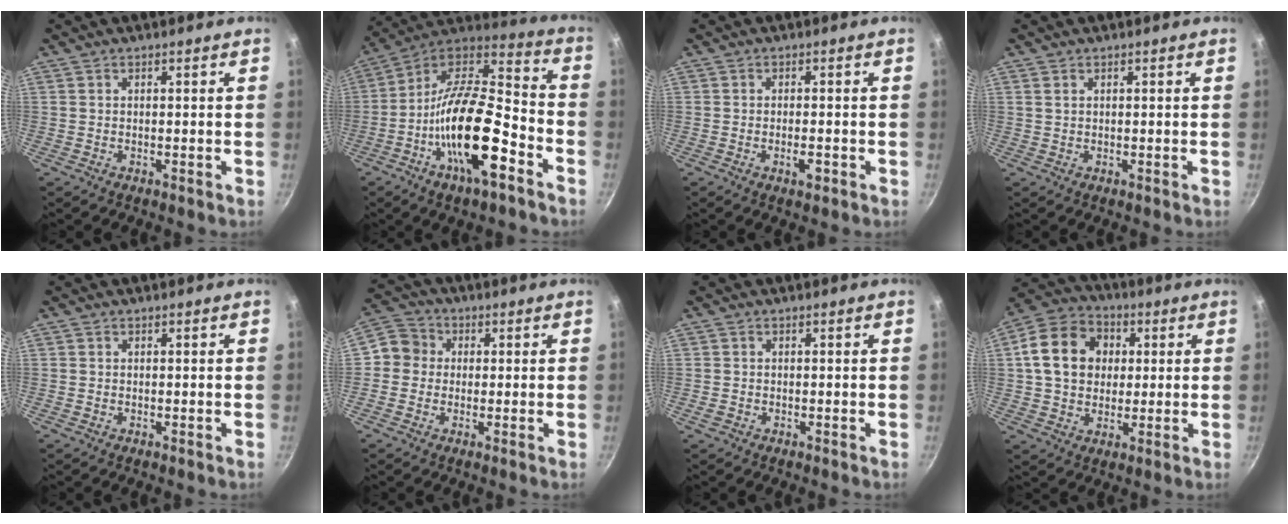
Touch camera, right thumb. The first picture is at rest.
{"total": 22.2, "force": [-8.7, 8.5, 18.6], "torque": [-0.308, 0.049, -0.170]}
{"total": 2.6, "force": [-1.0, 0.9, 2.2], "torque": [-0.033, 0.004, -0.018]}
{"total": 1.0, "force": [0.5, 0.6, 0.6], "torque": [-0.012, 0.002, 0.010]}
{"total": 0.0}
{"total": 6.2, "force": [0.0, 5.9, 1.9], "torque": [0.001, 0.015, -0.023]}
{"total": 1.3, "force": [-0.5, 1.0, 0.5], "torque": [-0.010, 0.000, -0.010]}
{"total": 14.6, "force": [2.6, 11.8, 8.3], "torque": [-0.124, 0.018, 0.032]}